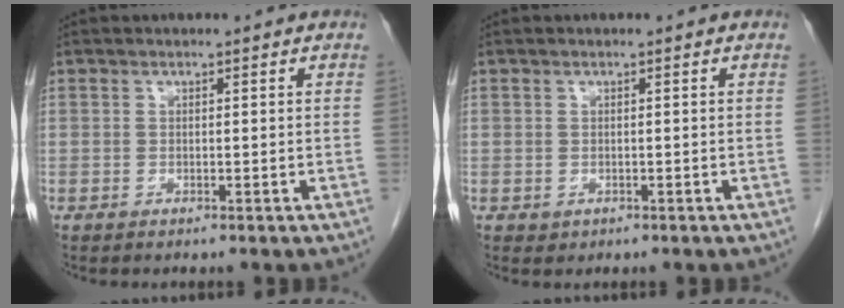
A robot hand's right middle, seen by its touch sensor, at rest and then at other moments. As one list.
[{"total": 0.6, "force": [-0.1, 0.5, 0.2], "torque": [-0.005, 0.000, 0.003]}]